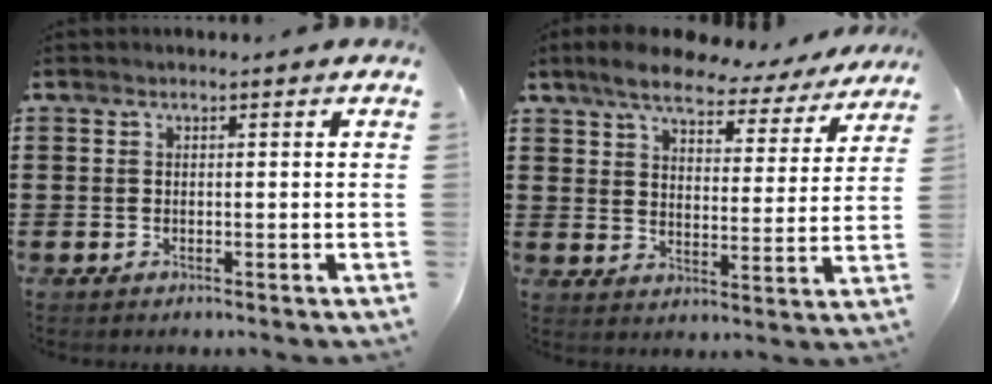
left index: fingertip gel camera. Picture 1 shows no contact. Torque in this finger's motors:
{"motor_torque": [2.14, 0.00, 0.43, 0.07]}